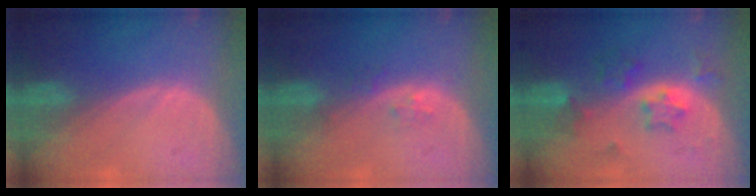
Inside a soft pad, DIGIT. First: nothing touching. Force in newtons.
{"total": 1.6, "press": 1.6, "slide": 0.1}
{"total": 5.7, "press": 5.3, "slide": 2.3}